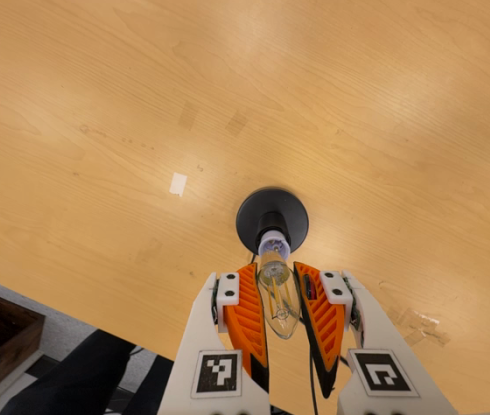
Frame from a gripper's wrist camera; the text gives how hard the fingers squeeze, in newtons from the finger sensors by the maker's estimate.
{"total": 19.5, "left": 20.6, "right": 18.3}